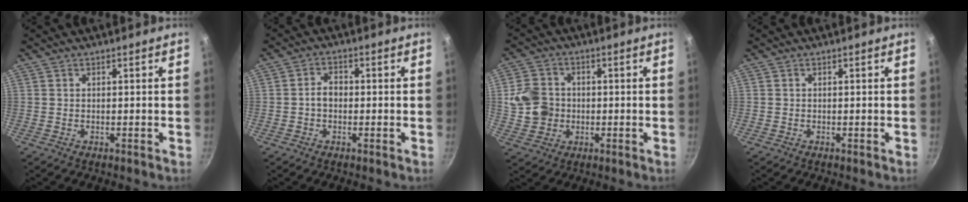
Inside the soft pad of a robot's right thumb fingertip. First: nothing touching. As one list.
[{"total": 3.2, "force": [-0.5, 2.3, 2.1], "torque": [-0.023, 0.016, -0.011]}, {"total": 8.6, "force": [-0.1, 7.6, 4.1], "torque": [-0.057, 0.010, -0.001]}, {"total": 0.0}]